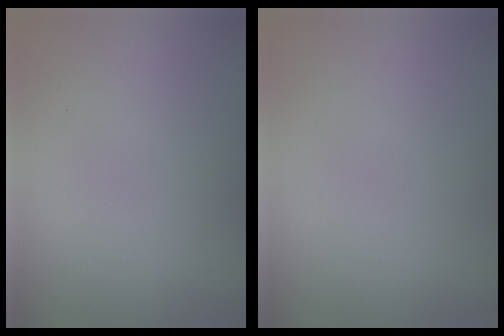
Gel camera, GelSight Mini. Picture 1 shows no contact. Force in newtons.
{"total": 0.0}